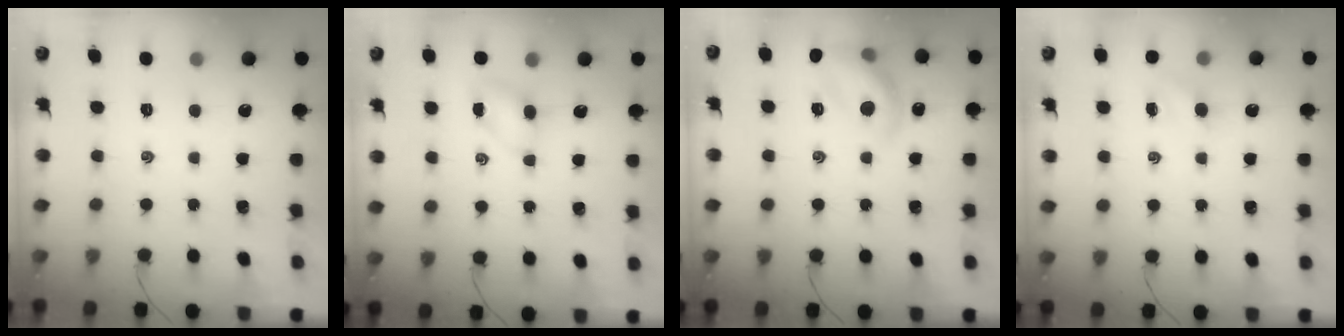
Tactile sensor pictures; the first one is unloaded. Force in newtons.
{"total": 4.3, "press": 4.2, "slide": 1.1}
{"total": 13.7, "press": 13.5, "slide": 2.2}
{"total": 3.9, "press": 3.7, "slide": 1.4}